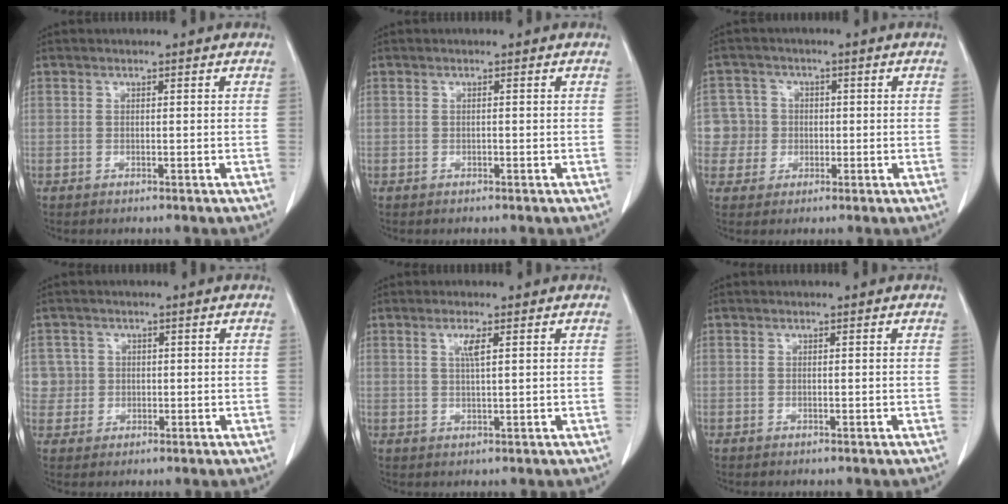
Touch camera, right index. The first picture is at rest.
{"total": 0.0}
{"total": 4.9, "force": [-0.5, 4.8, -0.2], "torque": [0.015, 0.018, -0.008]}
{"total": 3.2, "force": [0.3, 3.2, -0.4], "torque": [0.024, 0.008, 0.004]}
{"total": 2.3, "force": [0.9, 0.0, 2.1], "torque": [-0.046, 0.000, 0.019]}
{"total": 0.0}